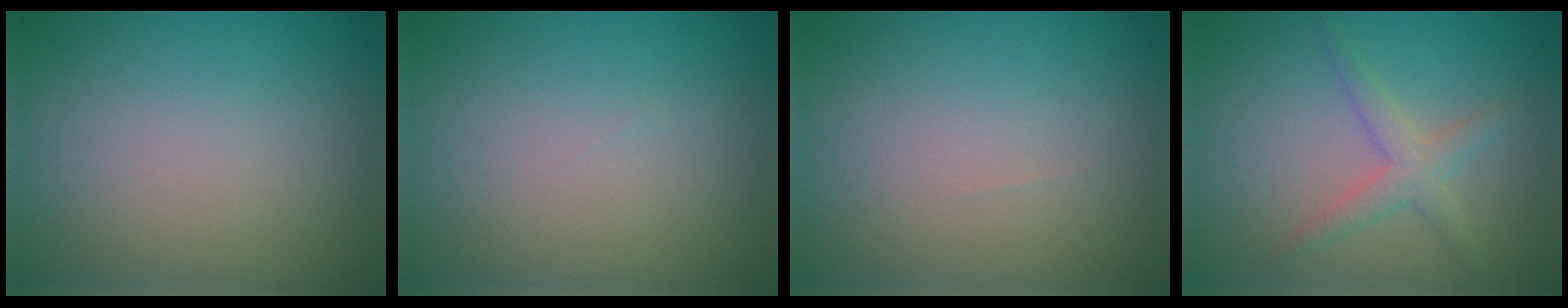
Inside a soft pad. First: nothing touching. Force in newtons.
{"total": 0.0}
{"total": 0.0}
{"total": 2.4, "press": 2.4, "slide": 0.0}